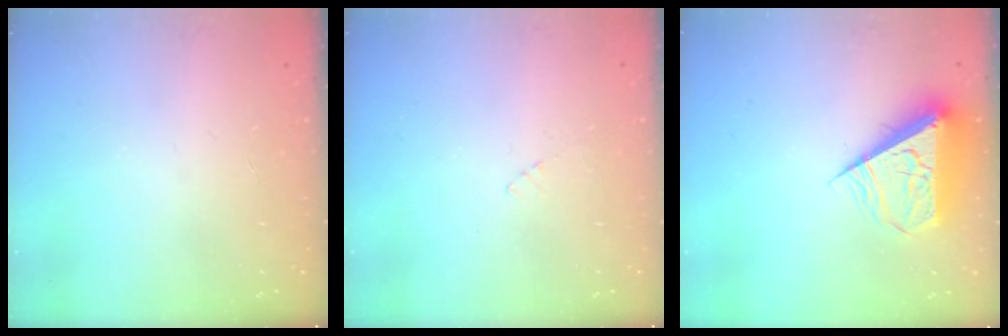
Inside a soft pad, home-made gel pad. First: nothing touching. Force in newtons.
{"total": 2.3, "press": 2.3, "slide": 0.2}
{"total": 8.5, "press": 8.4, "slide": 1.2}